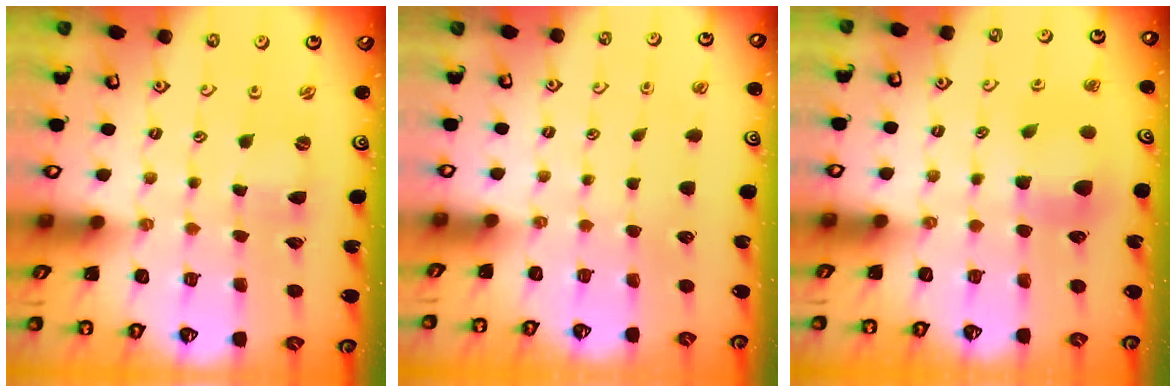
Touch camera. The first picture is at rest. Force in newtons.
{"total": 0.0}
{"total": 6.4, "press": 6.4, "slide": 0.4}